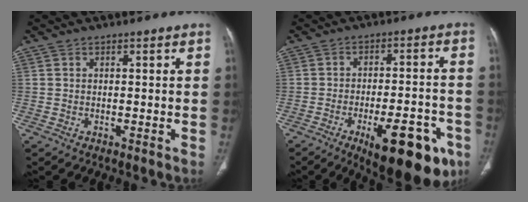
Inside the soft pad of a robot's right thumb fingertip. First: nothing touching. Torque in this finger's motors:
{"motor_torque": [1.61, 1.76, 0.89, -0.92, 0.34]}